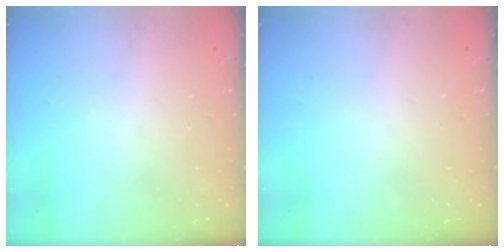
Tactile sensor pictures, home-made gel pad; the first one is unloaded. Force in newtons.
{"total": 0.0}